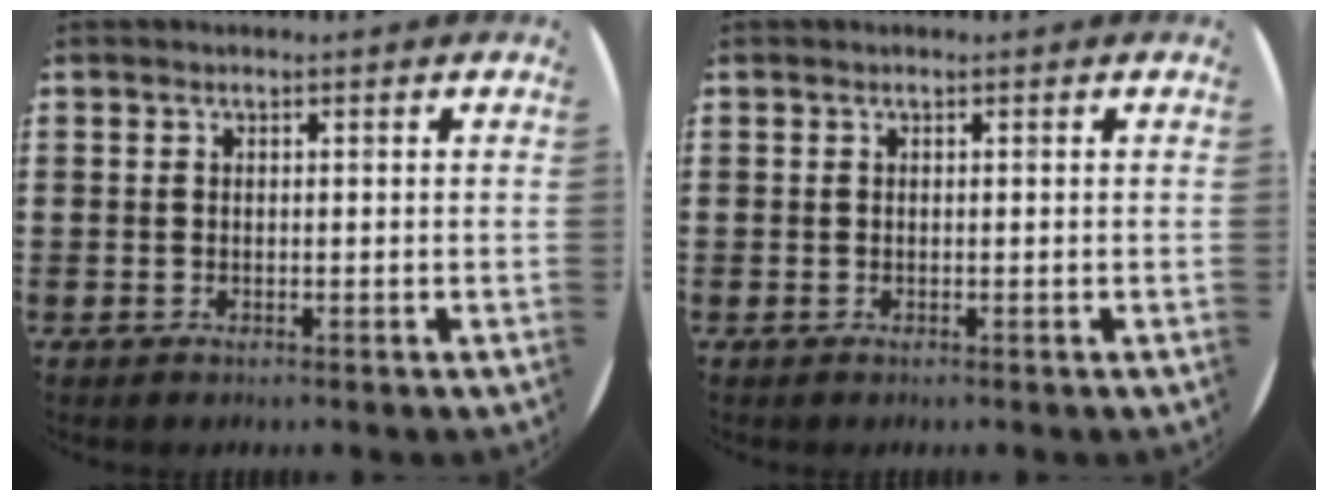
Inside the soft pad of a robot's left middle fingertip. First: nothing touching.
{"total": 0.0}